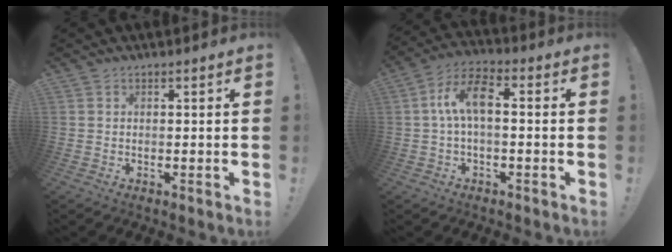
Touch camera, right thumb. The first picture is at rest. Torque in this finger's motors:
{"motor_torque": [0.21, 0.06, 0.05, -0.02, 0.05]}